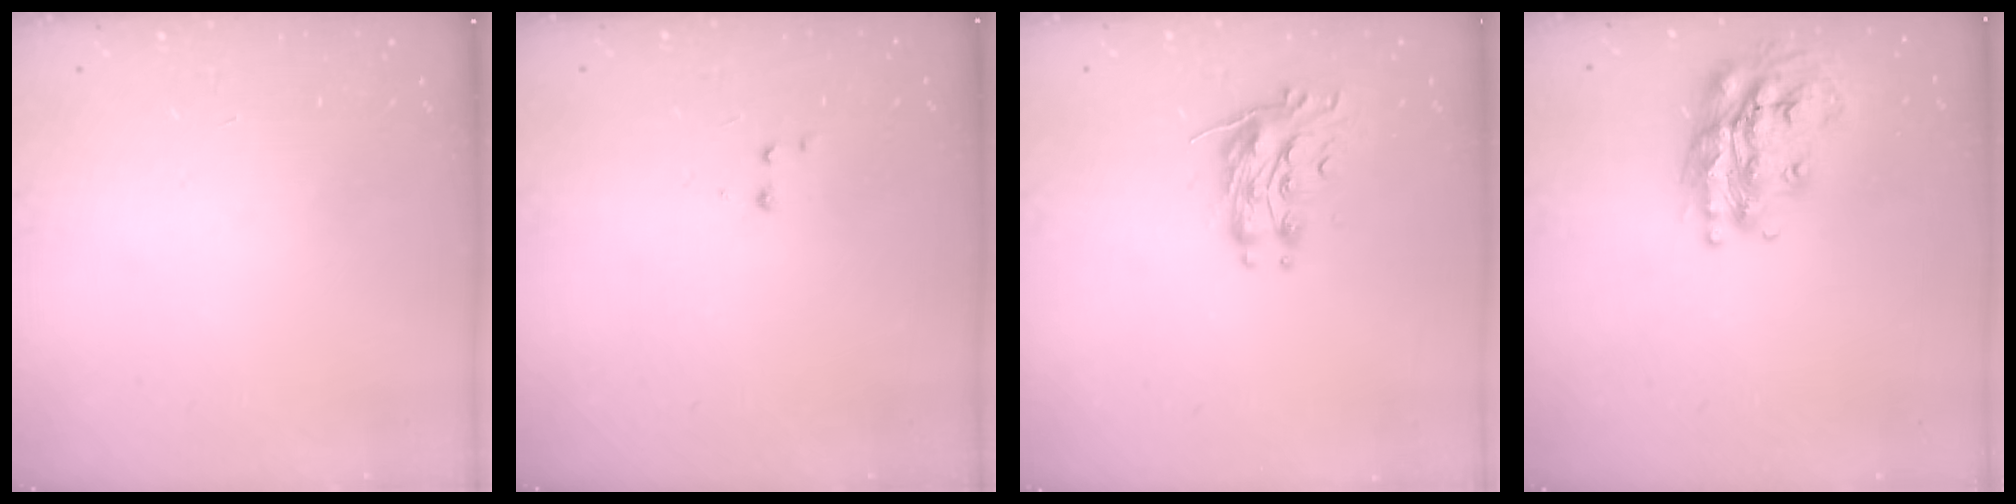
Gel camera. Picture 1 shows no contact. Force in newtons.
{"total": 2.6, "press": 2.5, "slide": 0.6}
{"total": 10.4, "press": 10.4, "slide": 0.5}
{"total": 19.2, "press": 19.1, "slide": 1.6}